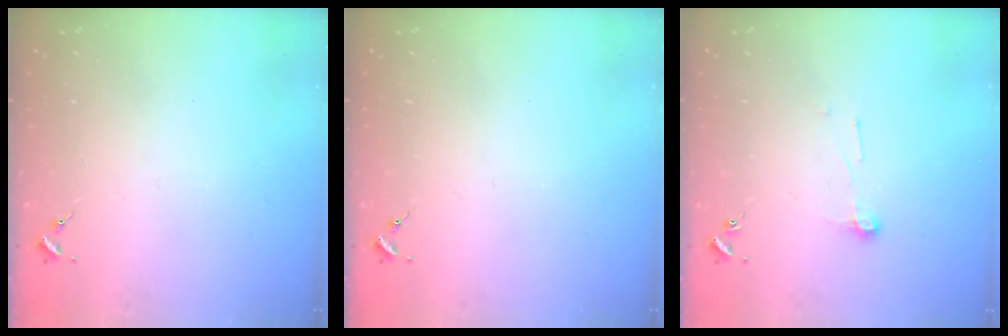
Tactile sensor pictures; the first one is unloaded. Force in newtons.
{"total": 0.0}
{"total": 5.2, "press": 5.2, "slide": 0.5}